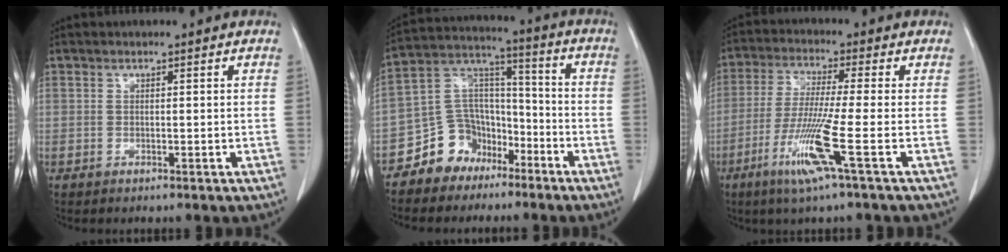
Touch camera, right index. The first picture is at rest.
{"total": 10.3, "force": [-6.7, 7.4, 2.2], "torque": [-0.041, 0.053, -0.120]}
{"total": 9.8, "force": [-4.0, -1.4, 8.8], "torque": [-0.175, -0.029, -0.086]}